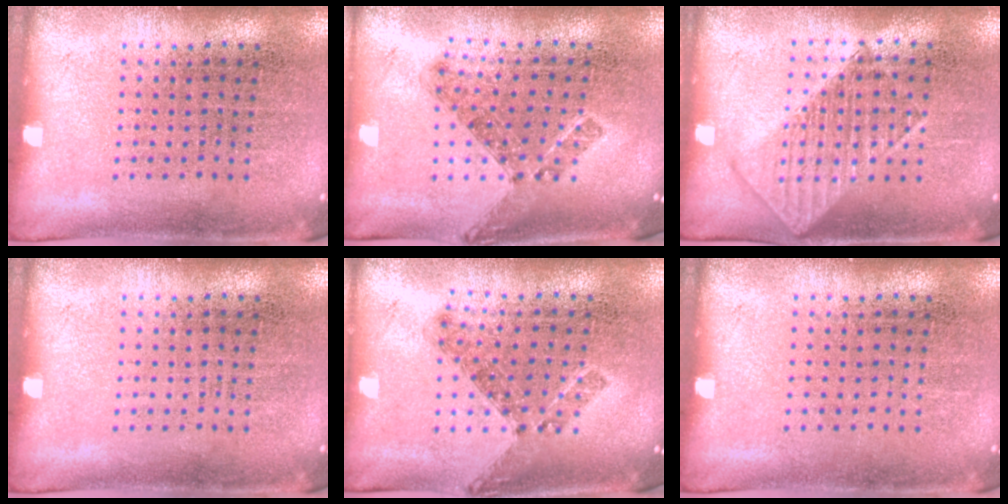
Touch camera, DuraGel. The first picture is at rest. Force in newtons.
{"total": 0.8, "press": 0.8, "slide": 0.3}
{"total": 1.2, "press": 1.2, "slide": 0.1}
{"total": 0.0}
{"total": 0.8, "press": 0.7, "slide": 0.4}
{"total": 0.0}